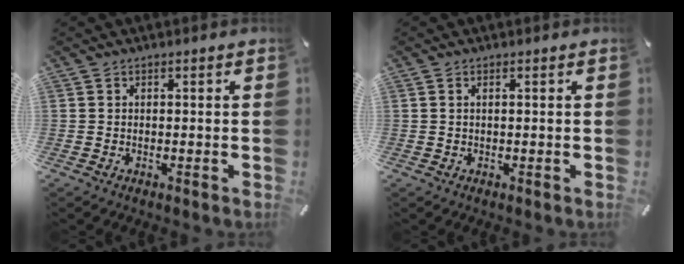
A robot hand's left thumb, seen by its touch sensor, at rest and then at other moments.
{"total": 0.8, "force": [0.1, 0.1, 0.7], "torque": [-0.014, -0.001, 0.002]}